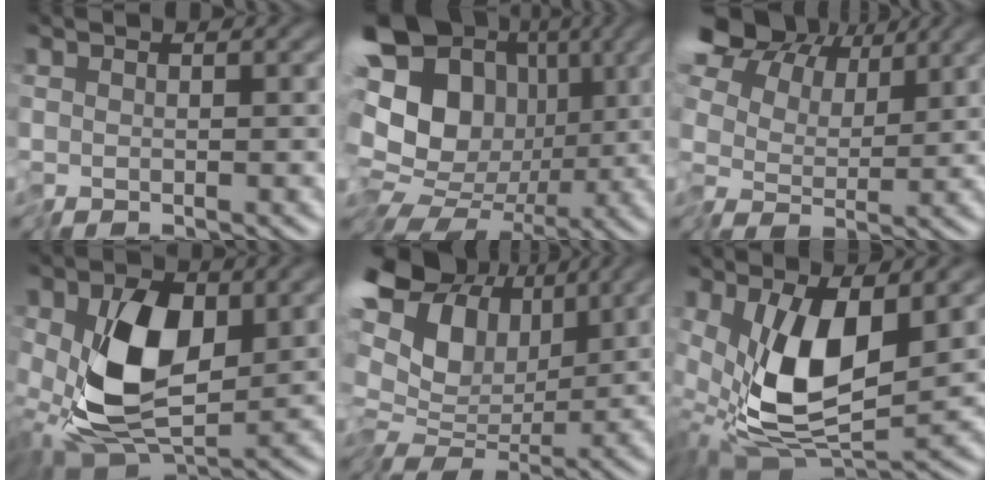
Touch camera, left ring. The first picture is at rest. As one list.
[{"total": 19.9, "force": [1.4, 17.0, 10.2], "torque": [-0.189, 0.029, -0.015]}, {"total": 11.0, "force": [5.2, 7.6, 6.0], "torque": [-0.144, 0.042, 0.071]}, {"total": 8.7, "force": [0.1, 4.8, 7.2], "torque": [-0.154, -0.017, 0.006]}, {"total": 12.2, "force": [2.4, 8.8, 8.2], "torque": [-0.133, 0.015, 0.047]}, {"total": 8.8, "force": [1.1, 3.5, 8.0], "torque": [-0.165, -0.016, 0.019]}]